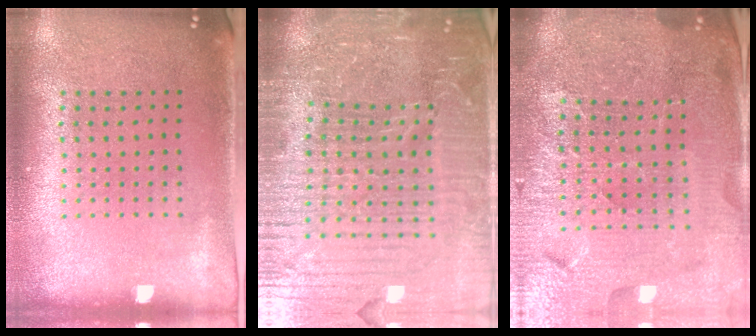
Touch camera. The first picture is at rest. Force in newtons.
{"total": 6.9, "press": 6.0, "slide": 3.4}
{"total": 5.6, "press": 5.1, "slide": 2.3}